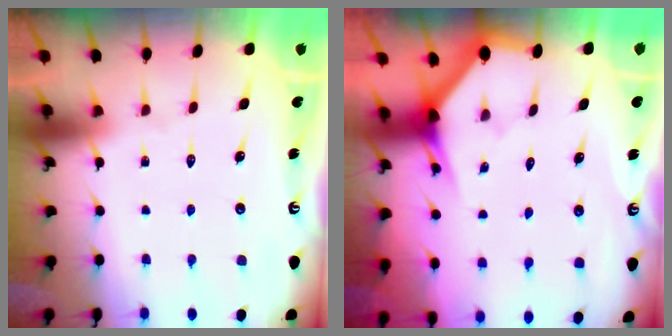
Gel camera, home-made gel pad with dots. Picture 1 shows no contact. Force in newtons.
{"total": 3.0, "press": 3.0, "slide": 0.1}